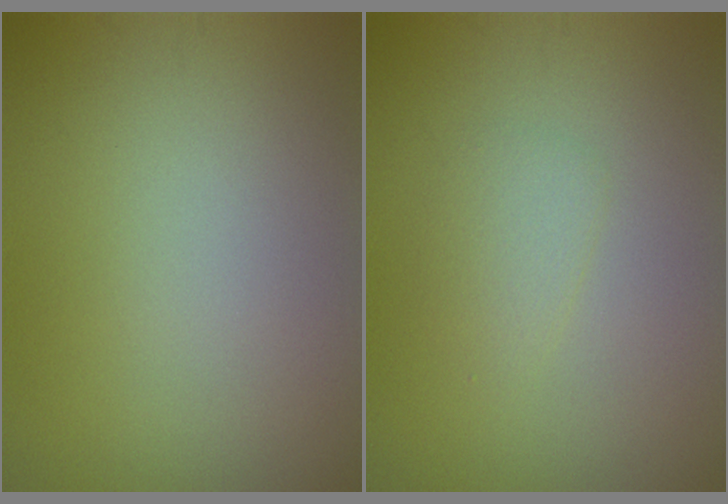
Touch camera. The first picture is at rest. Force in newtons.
{"total": 1.4, "press": 1.4, "slide": 0.1}